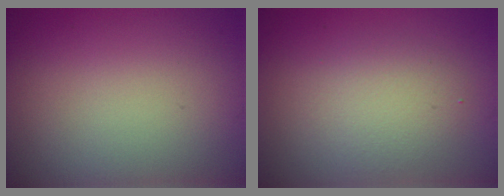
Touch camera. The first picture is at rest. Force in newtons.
{"total": 2.9, "press": 2.8, "slide": 0.2}